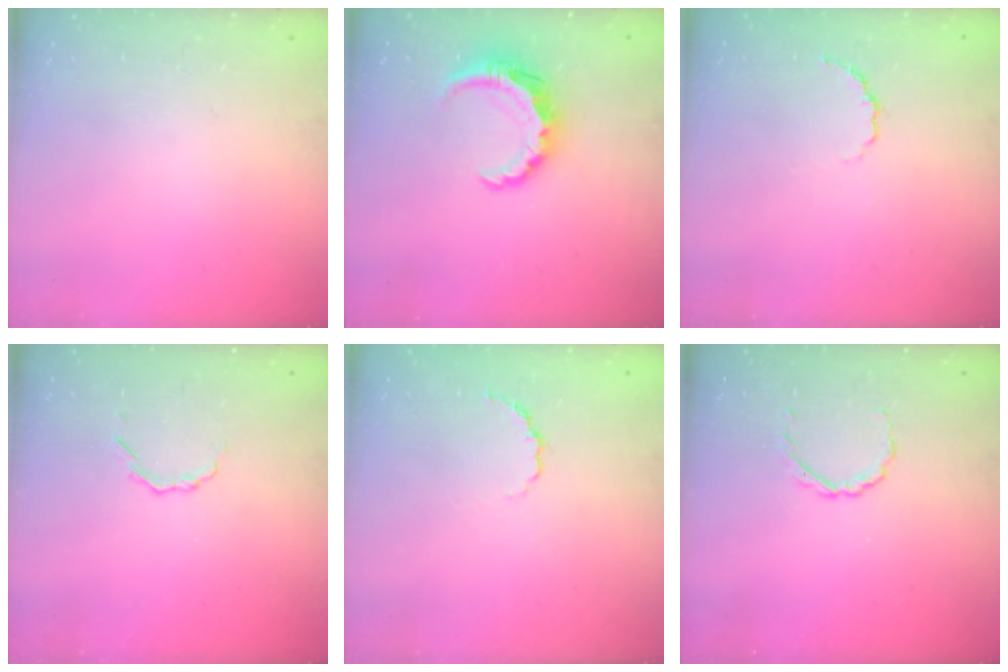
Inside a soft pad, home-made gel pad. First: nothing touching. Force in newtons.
{"total": 8.1, "press": 8.0, "slide": 1.1}
{"total": 2.6, "press": 2.4, "slide": 1.0}
{"total": 3.2, "press": 3.1, "slide": 0.7}
{"total": 2.6, "press": 2.4, "slide": 1.0}
{"total": 2.0, "press": 1.8, "slide": 0.7}